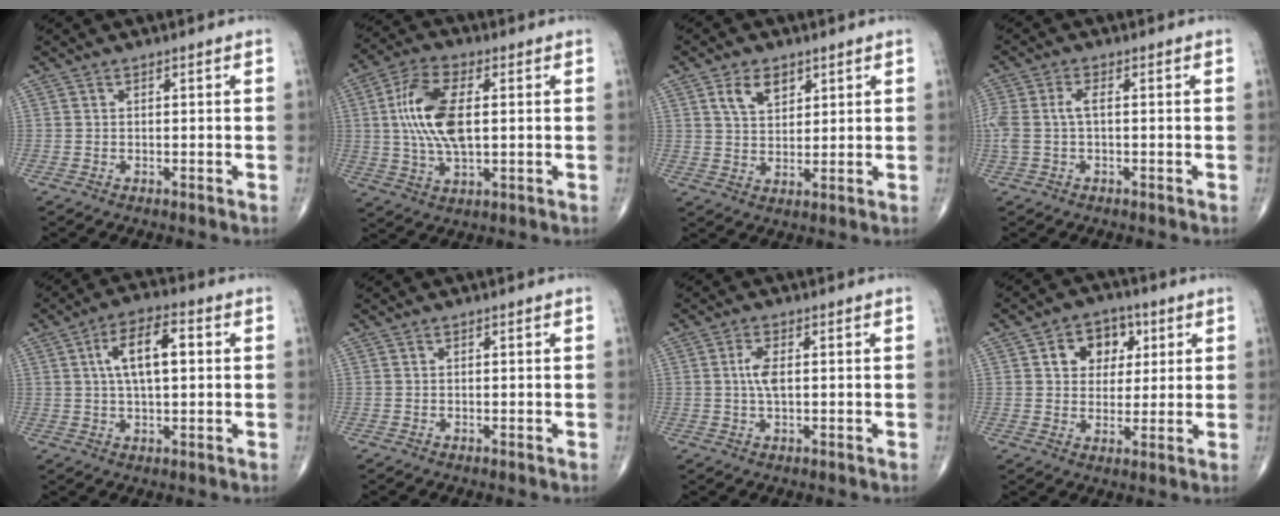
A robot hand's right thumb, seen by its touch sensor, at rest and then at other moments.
{"total": 13.1, "force": [1.5, 6.1, 11.5], "torque": [-0.234, 0.005, 0.028]}
{"total": 6.1, "force": [3.1, 3.7, 3.7], "torque": [-0.047, -0.016, 0.057]}
{"total": 4.5, "force": [0.1, 1.9, 4.1], "torque": [-0.118, 0.015, 0.002]}
{"total": 9.9, "force": [1.9, 4.2, 8.7], "torque": [-0.144, 0.014, 0.028]}
{"total": 0.0}
{"total": 3.6, "force": [0.4, 1.4, 3.3], "torque": [-0.074, 0.003, 0.006]}
{"total": 8.7, "force": [2.9, 6.7, 4.8], "torque": [-0.026, -0.003, 0.040]}